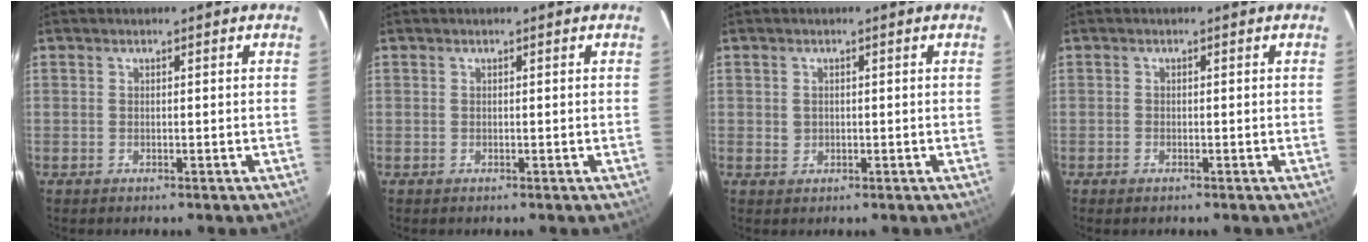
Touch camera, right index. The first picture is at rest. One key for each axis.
{"total": 0.0}
{"total": 1.4, "fx": 0.1, "fy": 1.4, "fz": 0.4, "tx": -0.004, "ty": 0.004, "tz": 0.004}
{"total": 0.9, "fx": -0.7, "fy": 0.4, "fz": 0.4, "tx": -0.006, "ty": -0.002, "tz": -0.015}